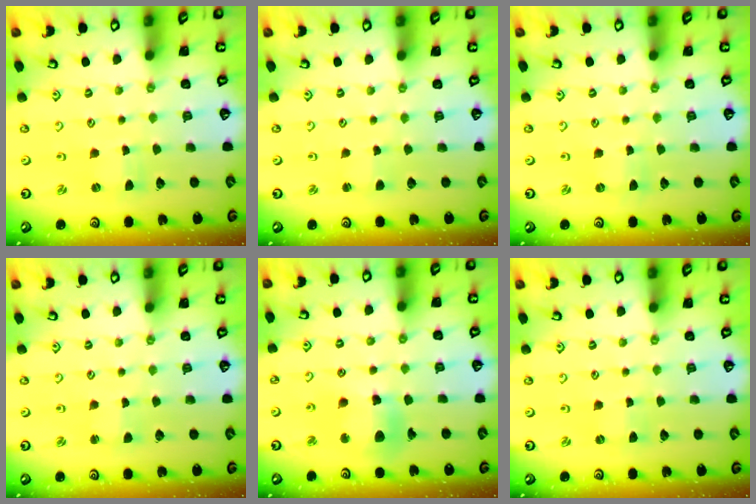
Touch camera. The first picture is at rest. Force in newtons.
{"total": 1.4, "press": 1.4, "slide": 0.3}
{"total": 0.6, "press": 0.6, "slide": 0.1}
{"total": 1.5, "press": 1.4, "slide": 0.3}
{"total": 10.4, "press": 10.3, "slide": 1.2}
{"total": 0.0}